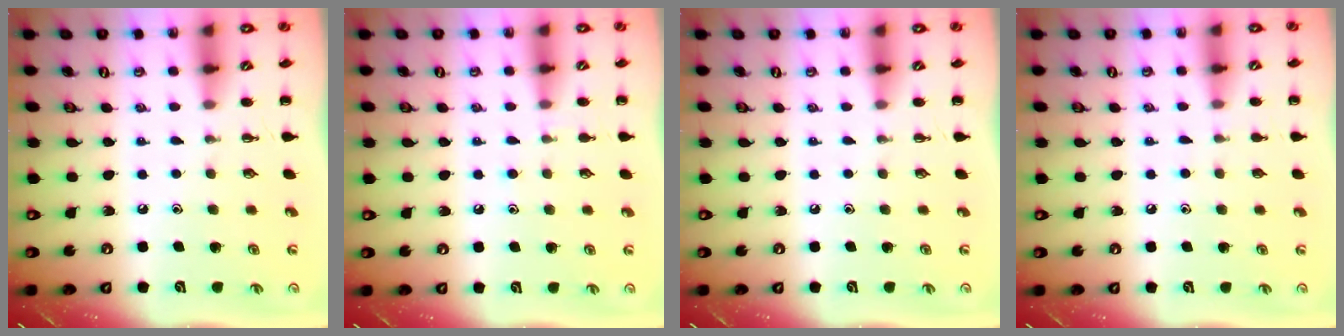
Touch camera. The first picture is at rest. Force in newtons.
{"total": 6.6, "press": 6.3, "slide": 2.0}
{"total": 0.0}
{"total": 3.2, "press": 3.0, "slide": 1.1}